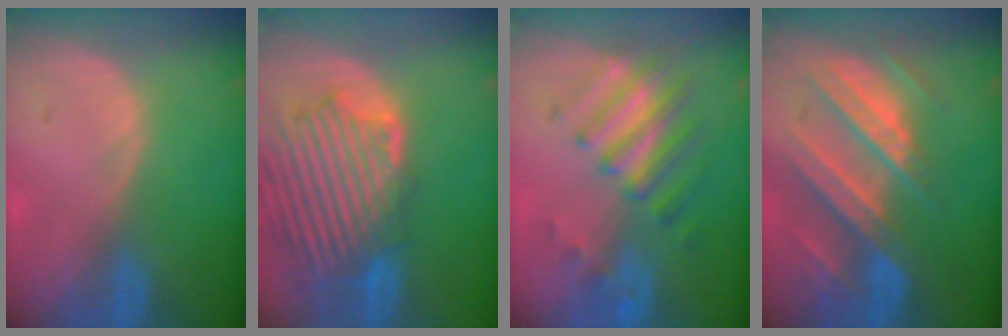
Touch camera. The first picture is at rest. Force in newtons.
{"total": 12.7, "press": 11.5, "slide": 5.3}
{"total": 7.7, "press": 7.1, "slide": 3.1}
{"total": 10.3, "press": 9.2, "slide": 4.7}